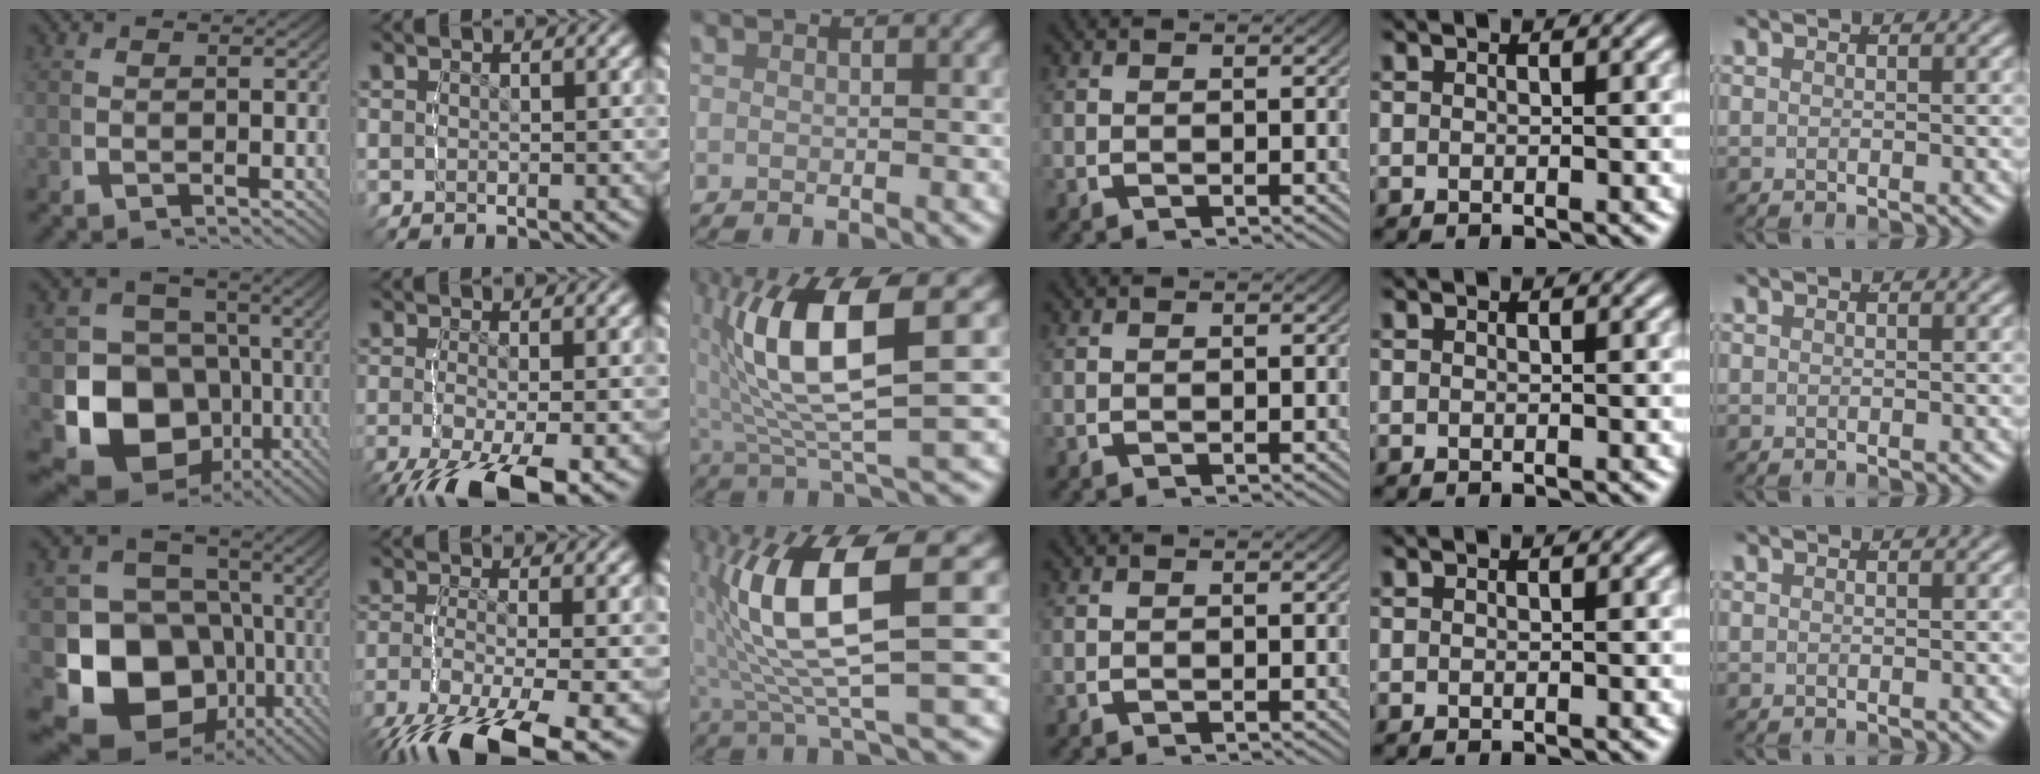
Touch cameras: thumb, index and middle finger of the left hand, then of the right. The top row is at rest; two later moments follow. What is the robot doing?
{"motion": "lift_and_place", "object": "bandage"}